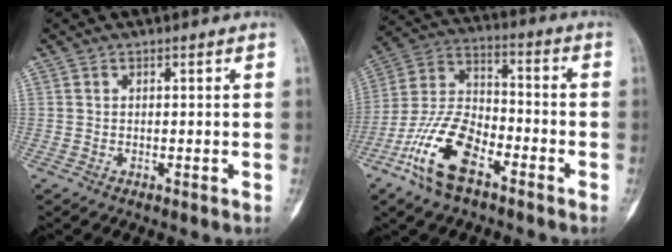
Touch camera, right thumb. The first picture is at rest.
{"total": 15.0, "force": [-7.9, 7.1, 10.6], "torque": [-0.210, 0.045, -0.158]}